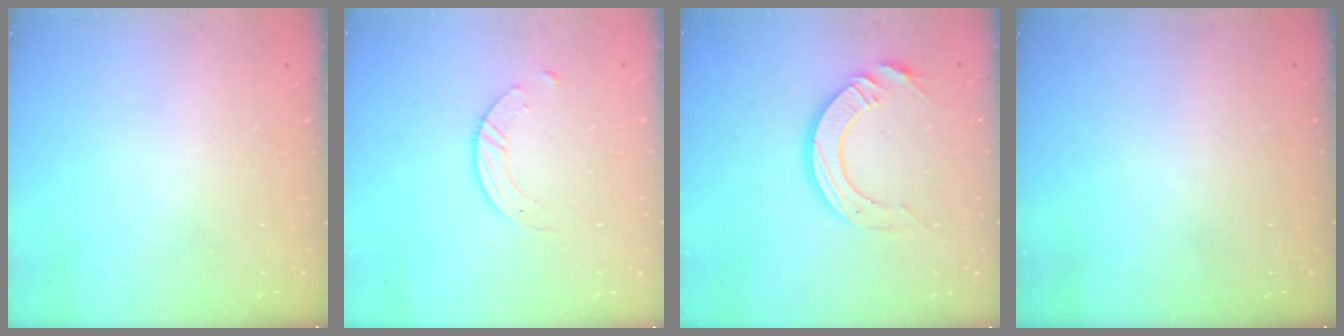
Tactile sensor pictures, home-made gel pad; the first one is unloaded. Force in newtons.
{"total": 4.5, "press": 4.5, "slide": 0.3}
{"total": 12.8, "press": 12.7, "slide": 1.2}
{"total": 0.0}